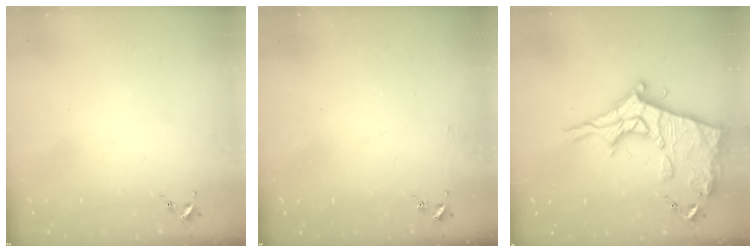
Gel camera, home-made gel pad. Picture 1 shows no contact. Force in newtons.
{"total": 2.5, "press": 2.5, "slide": 0.2}
{"total": 21.2, "press": 21.2, "slide": 1.8}